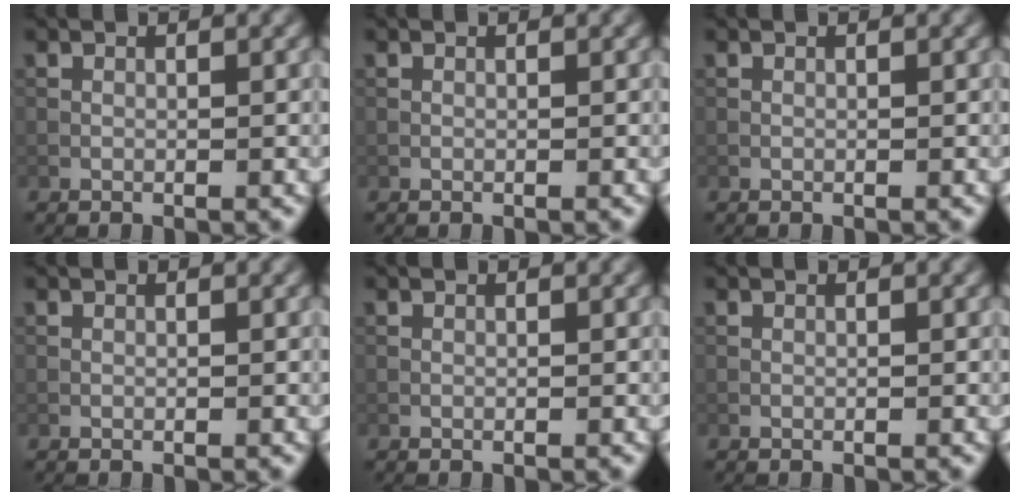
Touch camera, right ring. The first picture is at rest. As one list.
[{"total": 0.0}, {"total": 0.0}, {"total": 0.0}, {"total": 0.0}, {"total": 0.0}]